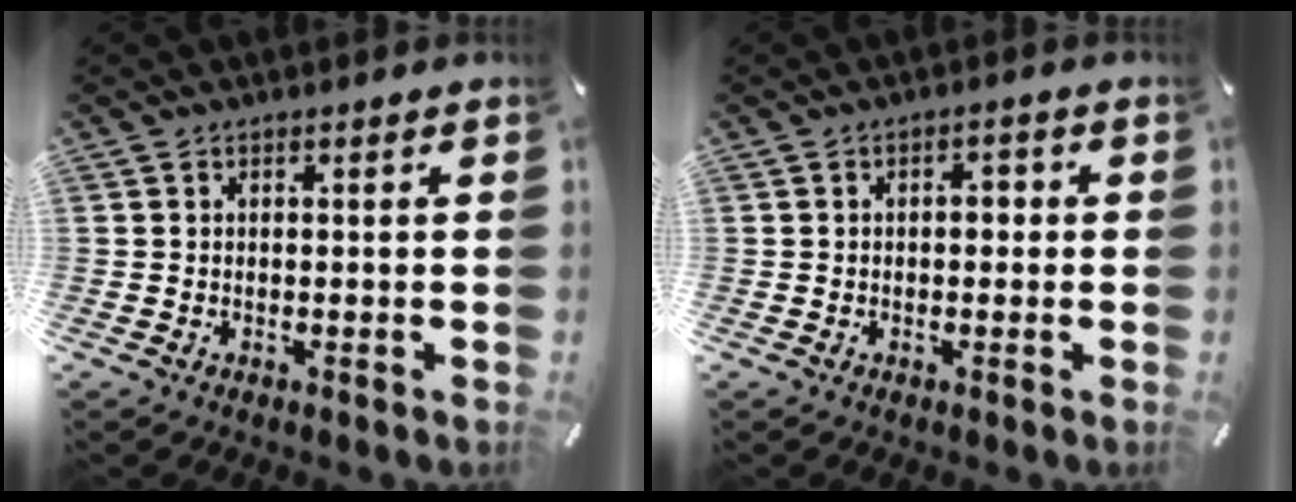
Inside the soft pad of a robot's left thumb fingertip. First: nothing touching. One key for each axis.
{"total": 2.6, "fx": -0.4, "fy": 1.7, "fz": 1.9, "tx": -0.030, "ty": 0.008, "tz": -0.013}